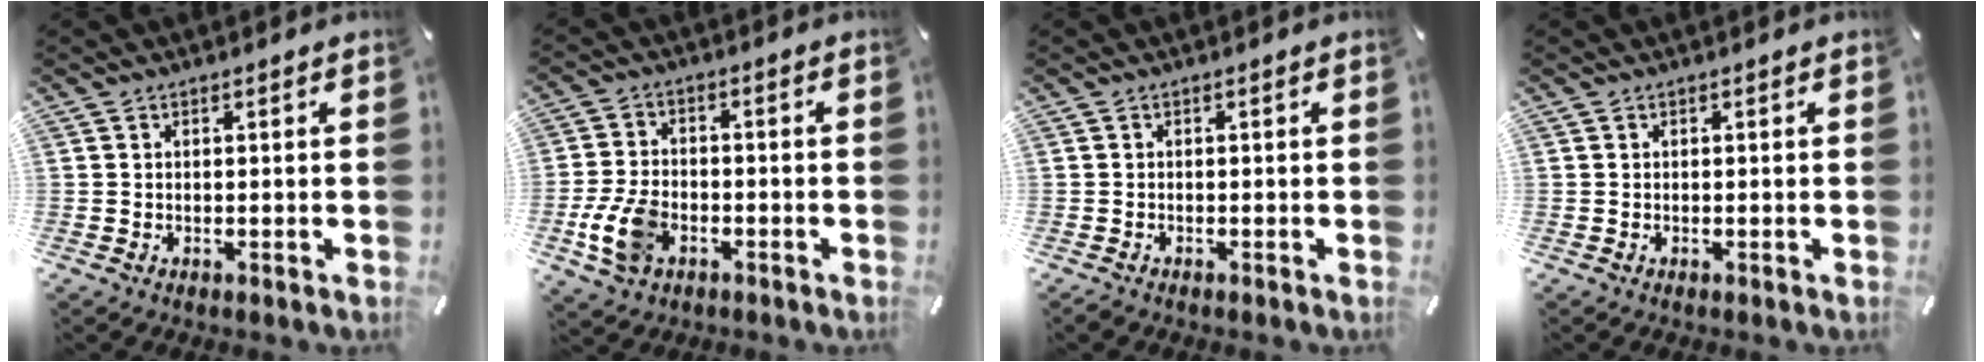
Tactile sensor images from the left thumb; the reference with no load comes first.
{"total": 9.0, "force": [-3.4, 6.0, 5.8], "torque": [-0.134, 0.007, -0.062]}
{"total": 0.7, "force": [-0.6, 0.4, 0.1], "torque": [-0.002, 0.000, -0.013]}
{"total": 0.0}